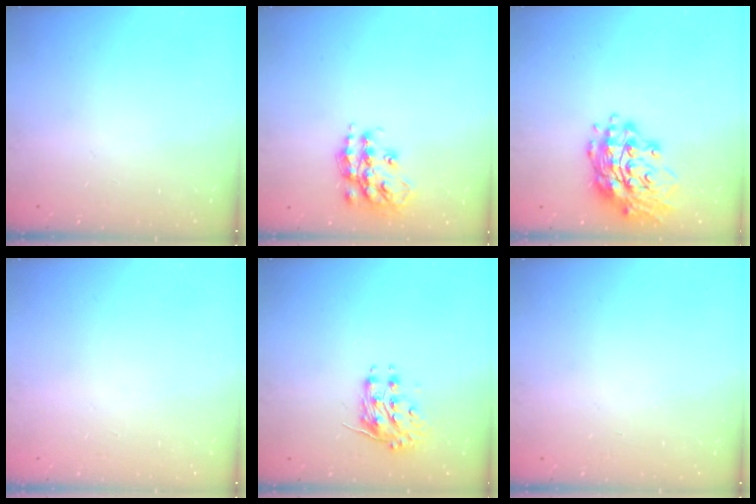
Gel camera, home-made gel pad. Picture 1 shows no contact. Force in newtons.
{"total": 14.9, "press": 14.8, "slide": 0.8}
{"total": 16.9, "press": 16.6, "slide": 3.1}
{"total": 0.0}
{"total": 8.2, "press": 8.2, "slide": 0.3}
{"total": 0.0}